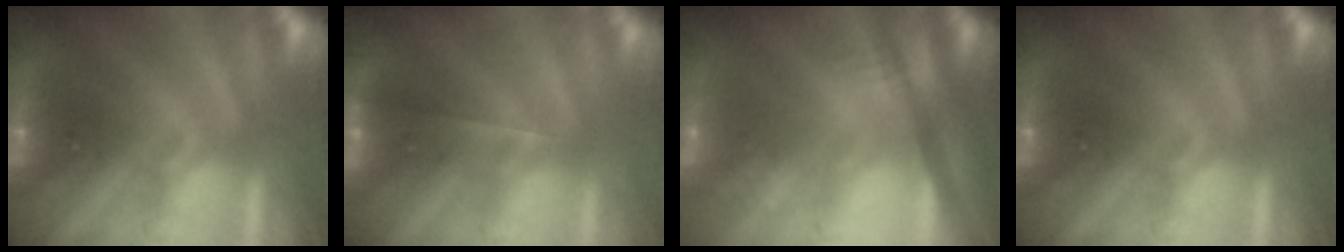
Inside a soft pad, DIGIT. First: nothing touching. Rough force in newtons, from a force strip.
{"total": 1.8}
{"total": 2.5}
{"total": 0.0}